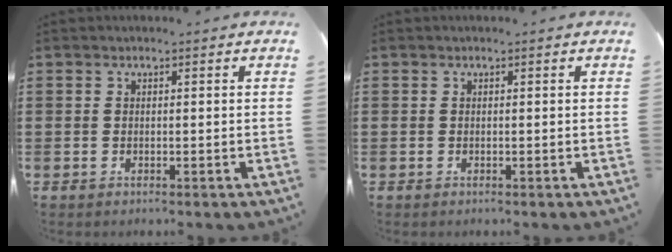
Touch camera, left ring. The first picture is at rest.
{"total": 0.0}